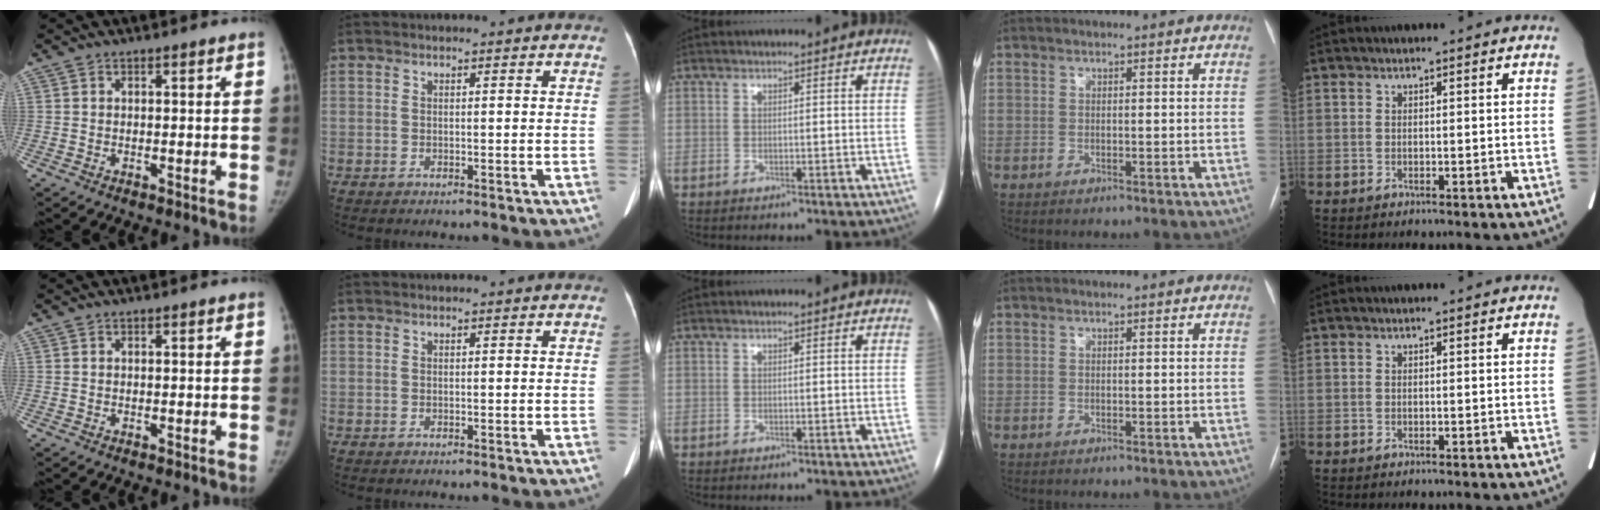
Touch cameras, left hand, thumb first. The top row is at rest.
{}